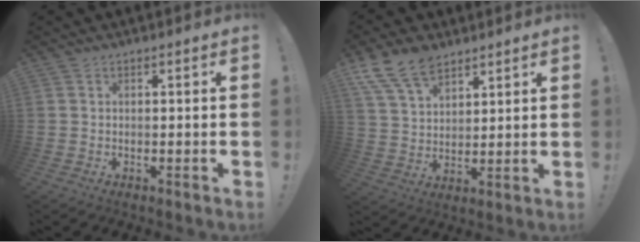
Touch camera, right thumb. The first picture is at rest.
{"total": 12.6, "force": [9.0, 6.9, 5.3], "torque": [-0.104, -0.047, 0.175]}